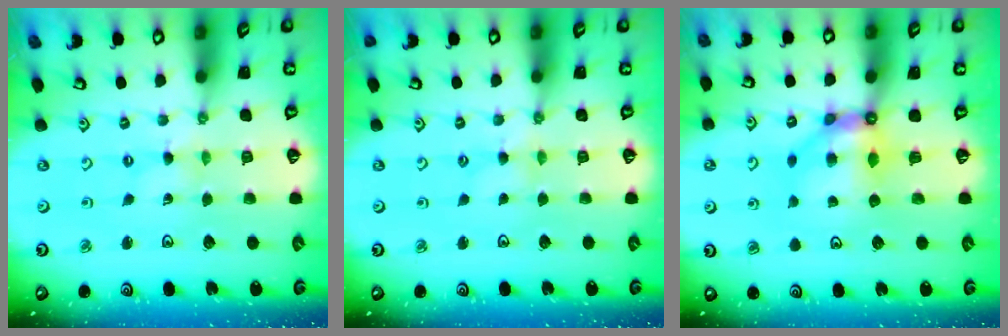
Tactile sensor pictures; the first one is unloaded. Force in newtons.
{"total": 2.5, "press": 2.5, "slide": 0.2}
{"total": 7.8, "press": 7.8, "slide": 0.9}